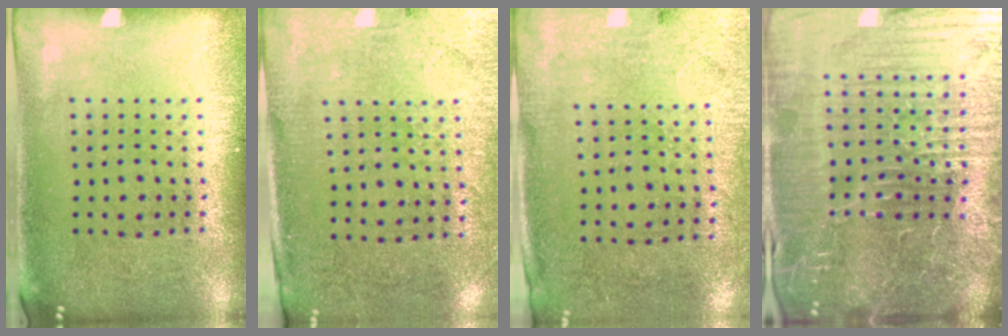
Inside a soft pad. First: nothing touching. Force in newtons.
{"total": 2.7, "press": 2.4, "slide": 1.3}
{"total": 2.7, "press": 2.2, "slide": 1.6}
{"total": 7.1, "press": 6.4, "slide": 3.1}